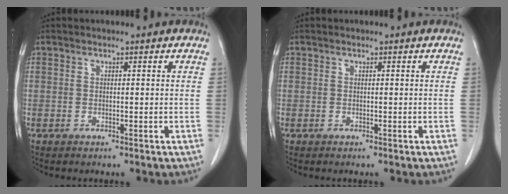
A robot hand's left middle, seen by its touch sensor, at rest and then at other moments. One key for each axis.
{"total": 0.0}